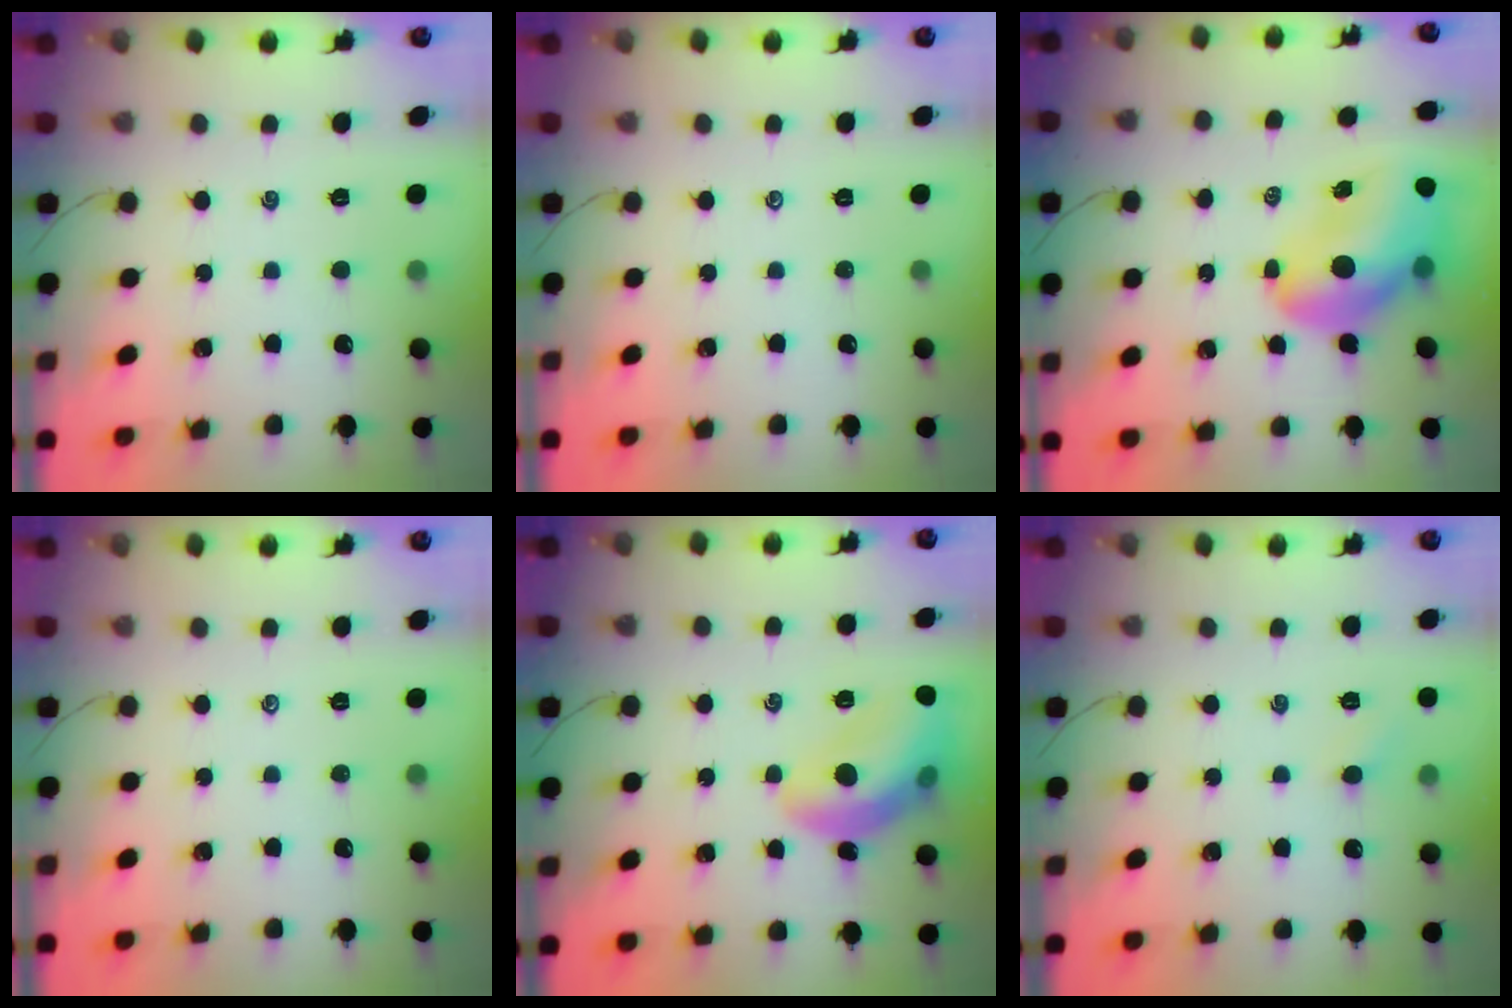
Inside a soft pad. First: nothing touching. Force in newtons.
{"total": 0.0}
{"total": 15.0, "press": 14.2, "slide": 4.8}
{"total": 0.0}
{"total": 14.7, "press": 14.7, "slide": 1.3}
{"total": 3.1, "press": 2.9, "slide": 1.0}